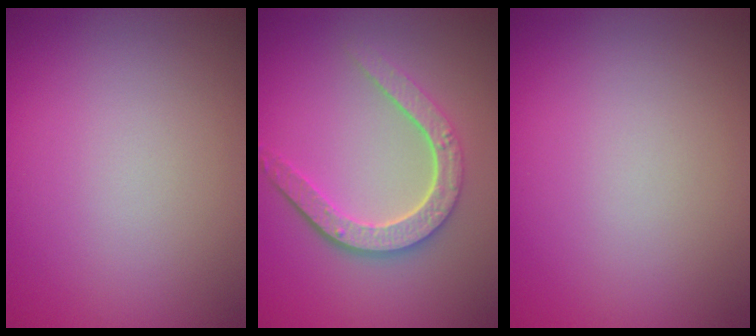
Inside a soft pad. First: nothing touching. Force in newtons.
{"total": 4.8, "press": 3.7, "slide": 3.0}
{"total": 0.0}